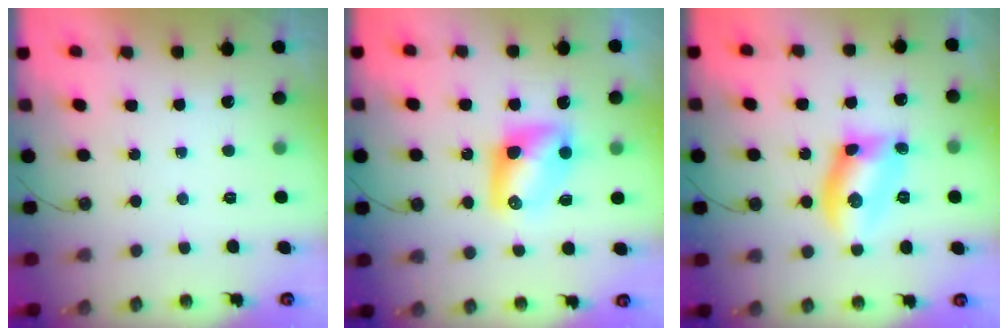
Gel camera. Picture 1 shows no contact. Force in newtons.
{"total": 9.3, "press": 9.3, "slide": 0.4}
{"total": 10.6, "press": 10.6, "slide": 0.5}